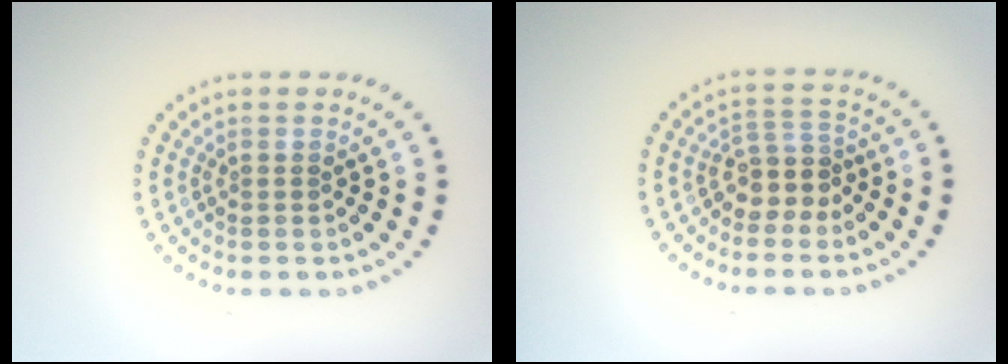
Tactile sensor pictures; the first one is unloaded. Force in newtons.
{"total": 2.6, "press": 2.0, "slide": 1.7}